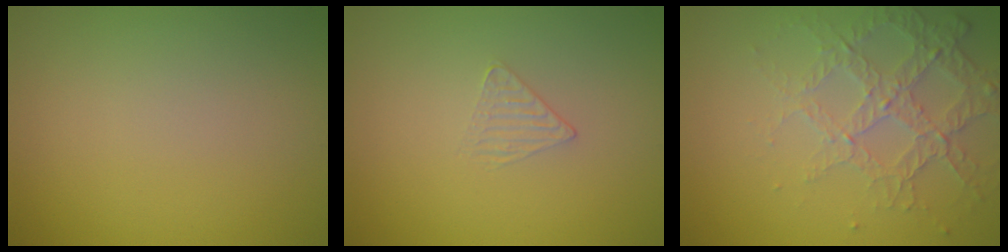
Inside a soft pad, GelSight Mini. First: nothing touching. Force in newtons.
{"total": 1.0, "press": 0.3, "slide": 0.9}
{"total": 4.2, "press": 3.0, "slide": 2.9}